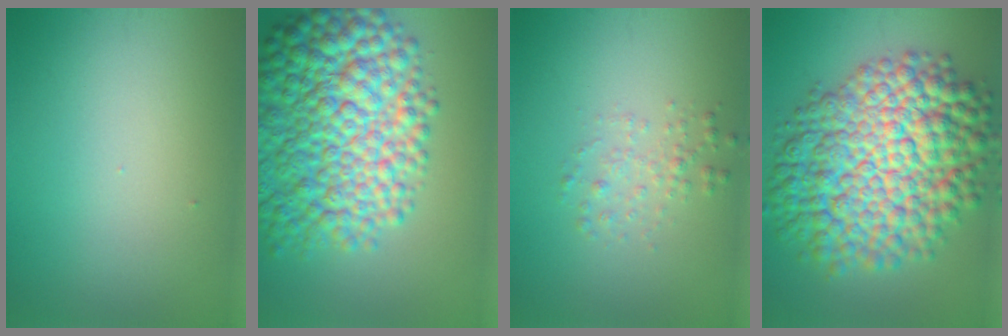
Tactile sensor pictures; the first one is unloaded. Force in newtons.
{"total": 11.1, "press": 11.1, "slide": 0.3}
{"total": 1.6, "press": 1.6, "slide": 0.1}
{"total": 13.9, "press": 13.9, "slide": 0.3}